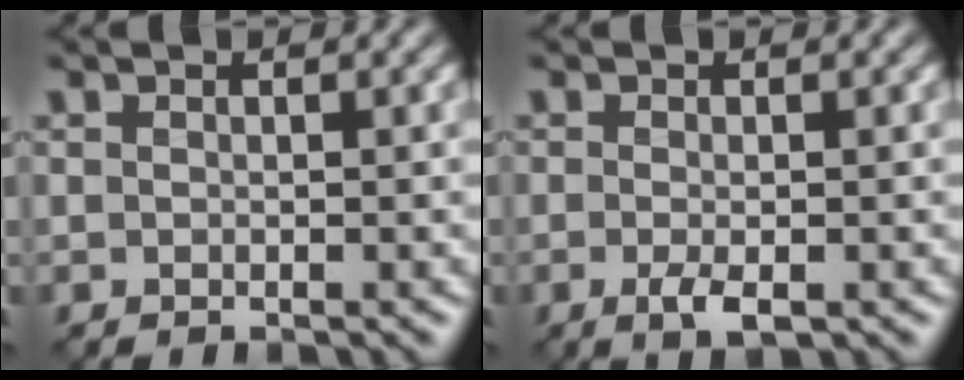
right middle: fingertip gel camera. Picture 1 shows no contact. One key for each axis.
{"total": 2.0, "fx": -0.7, "fy": 0.6, "fz": 1.7, "tx": -0.036, "ty": -0.008, "tz": -0.012}